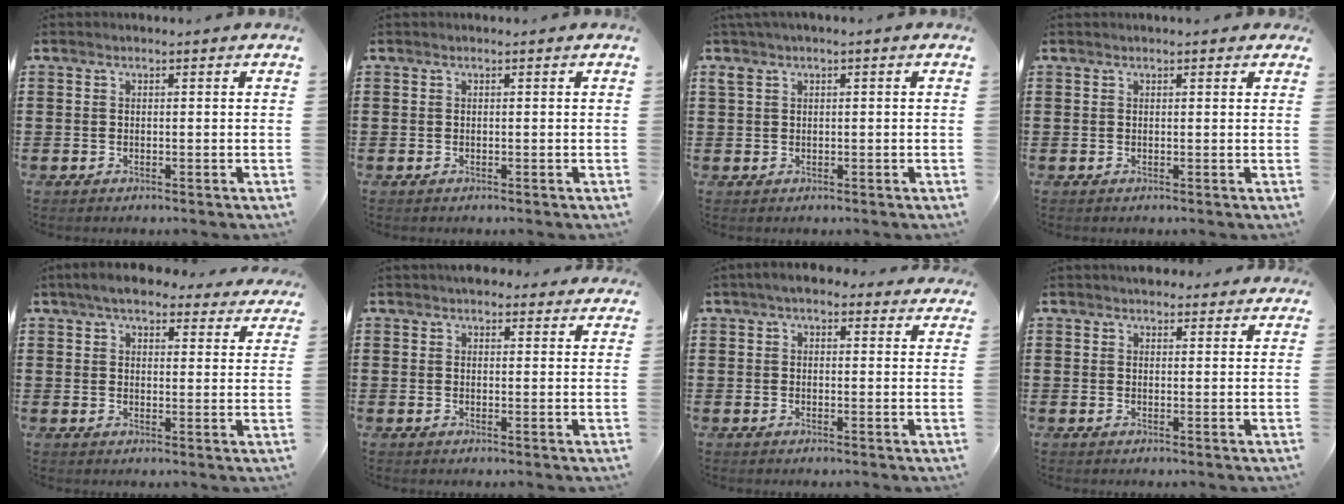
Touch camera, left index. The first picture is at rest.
{"total": 0.0}
{"total": 1.3, "force": [0.1, 0.6, 1.1], "torque": [-0.024, 0.002, 0.000]}
{"total": 0.7, "force": [0.5, 0.2, 0.4], "torque": [-0.007, 0.004, 0.009]}
{"total": 5.5, "force": [4.9, 1.3, 2.1], "torque": [-0.050, -0.010, 0.090]}
{"total": 3.1, "force": [2.8, 1.1, 0.5], "torque": [-0.009, -0.003, 0.053]}
{"total": 3.5, "force": [2.8, 1.4, 1.5], "torque": [-0.038, 0.000, 0.051]}
{"total": 2.6, "force": [2.5, 0.8, 0.2], "torque": [-0.009, 0.000, 0.048]}